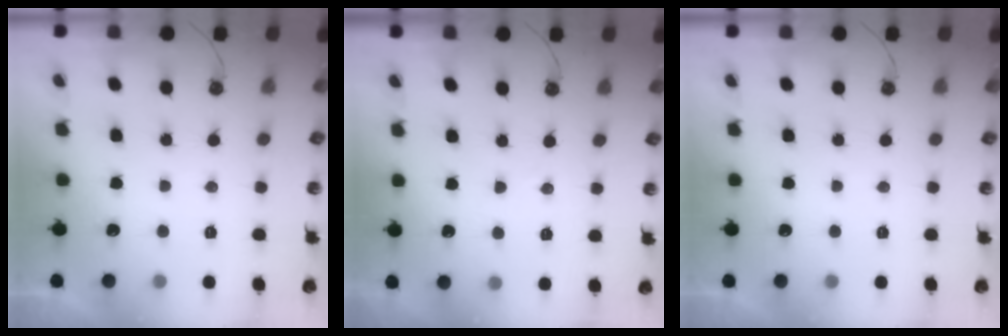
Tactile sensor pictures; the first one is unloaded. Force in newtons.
{"total": 2.5, "press": 2.5, "slide": 0.4}
{"total": 0.0}